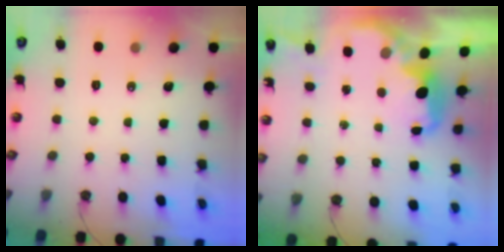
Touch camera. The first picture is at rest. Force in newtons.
{"total": 3.0, "press": 2.9, "slide": 0.6}